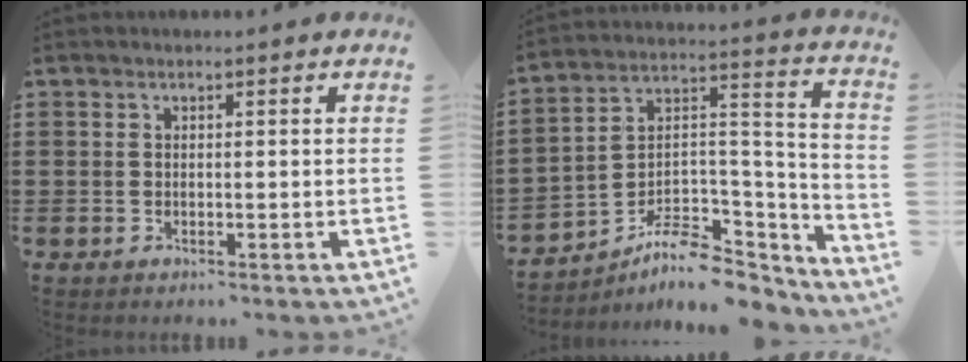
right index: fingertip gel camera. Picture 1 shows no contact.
{"total": 8.7, "force": [-6.5, 4.0, 4.3], "torque": [-0.069, 0.018, -0.119]}